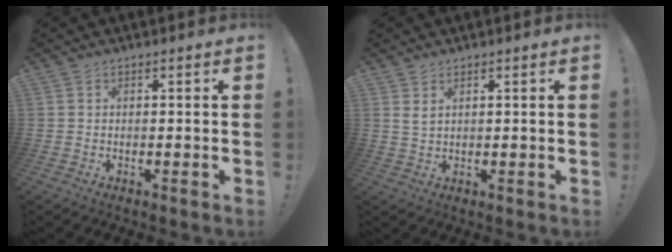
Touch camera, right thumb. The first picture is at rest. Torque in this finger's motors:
{"motor_torque": [-0.03, 0.06, 0.01, 0.27, 0.00]}